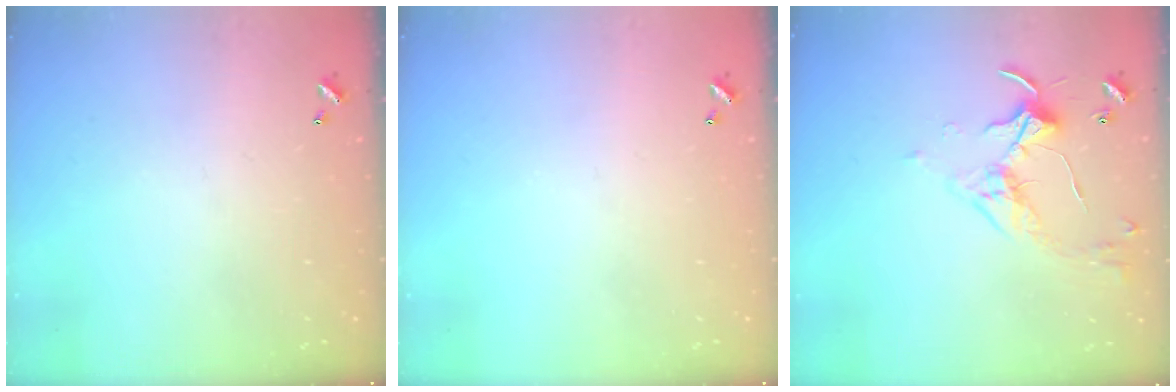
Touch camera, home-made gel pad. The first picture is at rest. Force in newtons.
{"total": 0.0}
{"total": 3.3, "press": 3.2, "slide": 0.6}